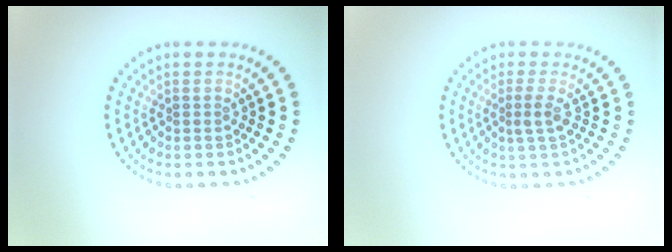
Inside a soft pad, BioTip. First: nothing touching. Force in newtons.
{"total": 1.6, "press": 1.2, "slide": 1.0}